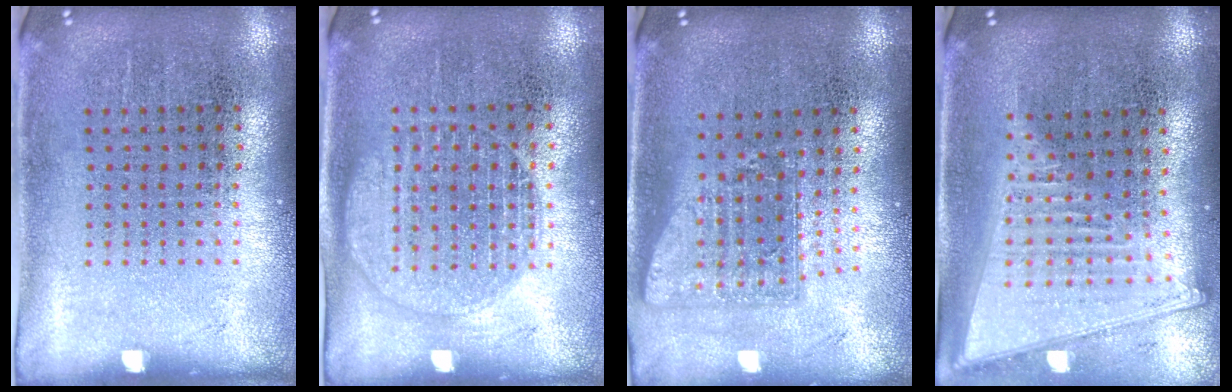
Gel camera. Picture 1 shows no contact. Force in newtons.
{"total": 1.3, "press": 1.3, "slide": 0.4}
{"total": 1.6, "press": 1.2, "slide": 1.0}
{"total": 2.1, "press": 1.8, "slide": 1.2}